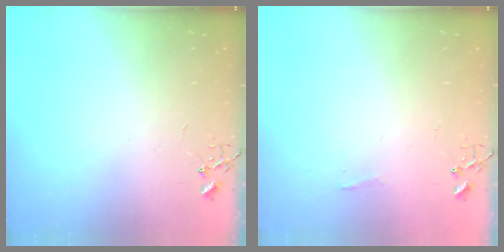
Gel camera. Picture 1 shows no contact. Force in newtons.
{"total": 3.7, "press": 3.6, "slide": 0.5}